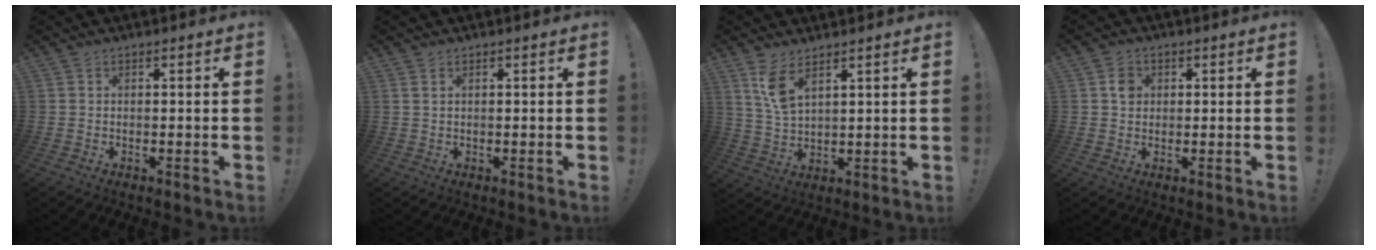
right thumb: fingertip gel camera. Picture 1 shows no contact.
{"total": 0.9, "force": [0.4, 0.3, 0.7], "torque": [-0.022, 0.003, 0.009]}
{"total": 7.2, "force": [4.6, 2.6, 4.8], "torque": [-0.086, -0.024, 0.084]}
{"total": 3.4, "force": [0.8, 3.1, 1.4], "torque": [-0.004, -0.004, 0.009]}